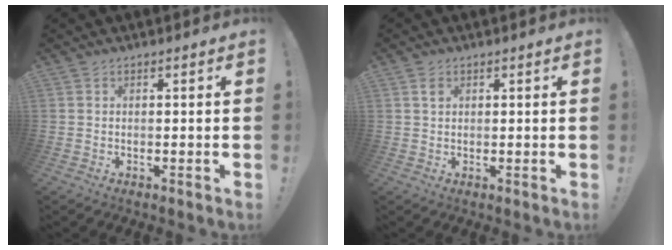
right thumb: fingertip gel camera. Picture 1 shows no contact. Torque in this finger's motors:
{"motor_torque": [0.75, 0.03, 0.22, -0.42, 0.08]}